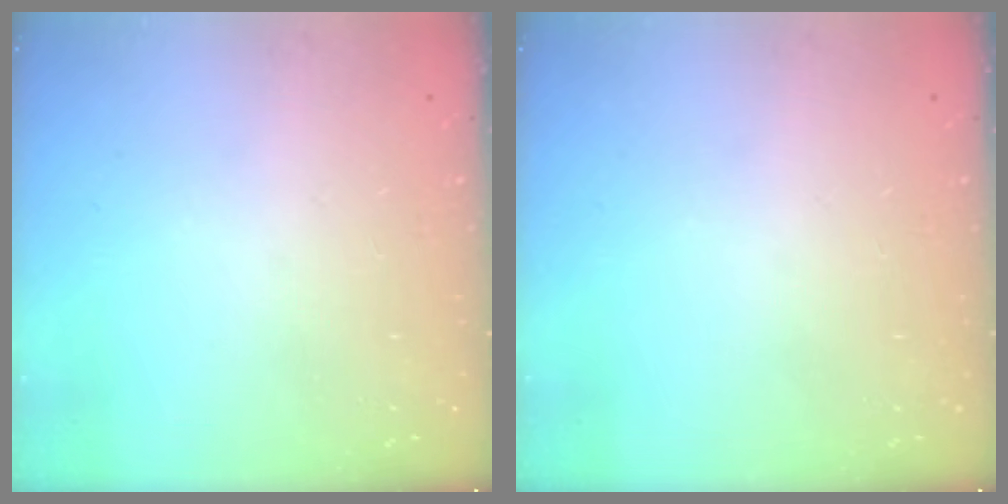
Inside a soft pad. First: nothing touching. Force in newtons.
{"total": 0.0}